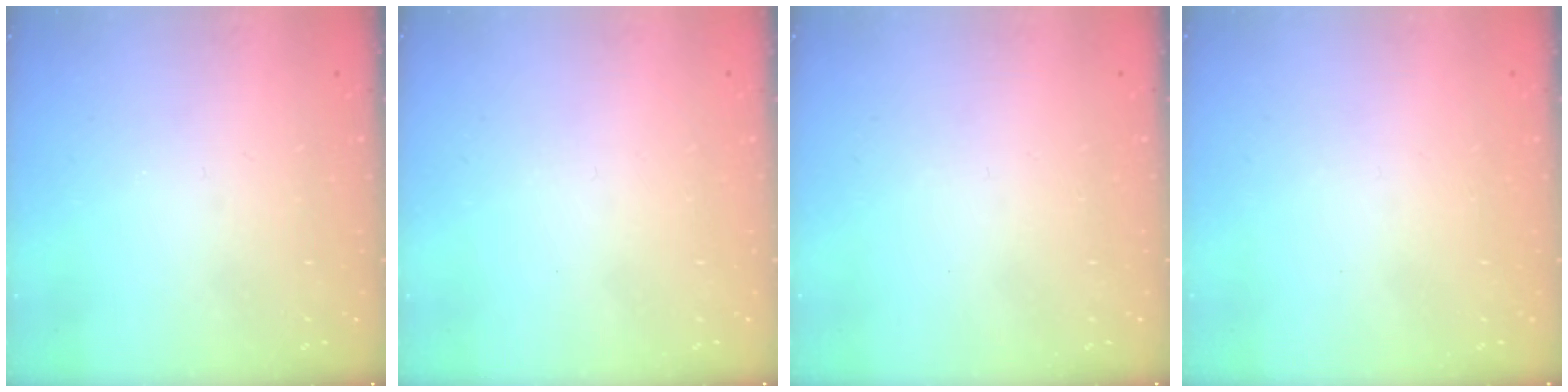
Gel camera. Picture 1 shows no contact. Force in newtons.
{"total": 1.7, "press": 1.7, "slide": 0.1}
{"total": 1.6, "press": 1.6, "slide": 0.1}
{"total": 1.7, "press": 1.7, "slide": 0.1}